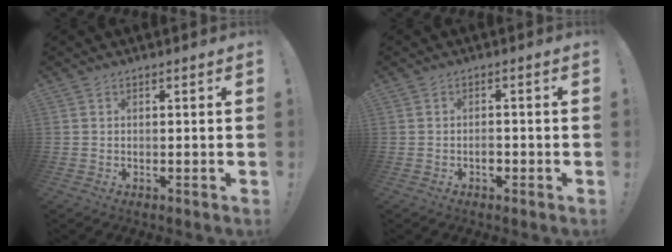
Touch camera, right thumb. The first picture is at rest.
{"total": 2.2, "force": [-1.2, 1.4, 1.2], "torque": [-0.013, -0.001, -0.021]}